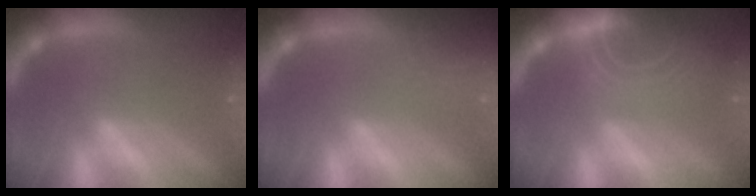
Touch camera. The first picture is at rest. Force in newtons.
{"total": 7.0}
{"total": 8.1}